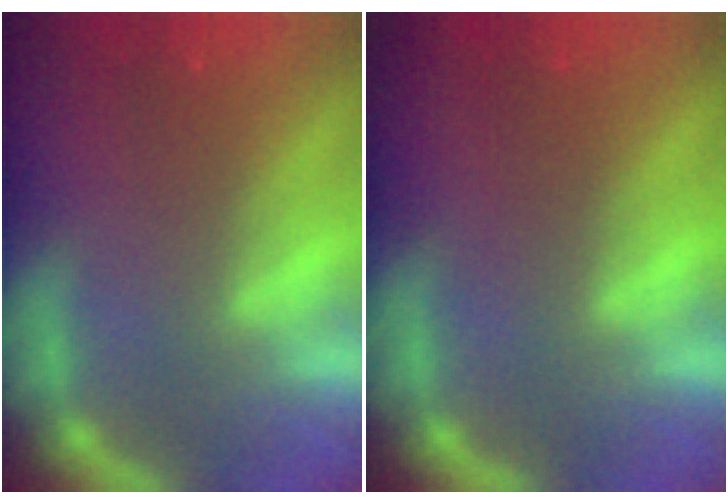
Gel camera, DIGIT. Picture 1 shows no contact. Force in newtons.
{"total": 0.0}